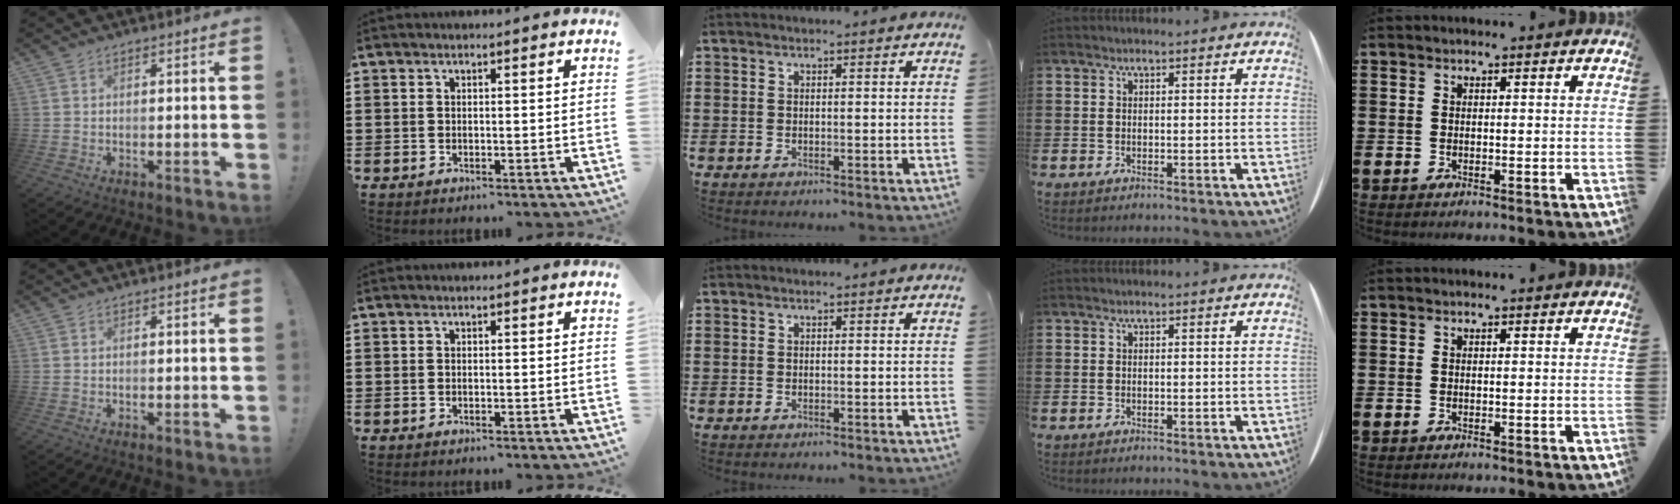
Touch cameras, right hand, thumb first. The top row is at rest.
{}